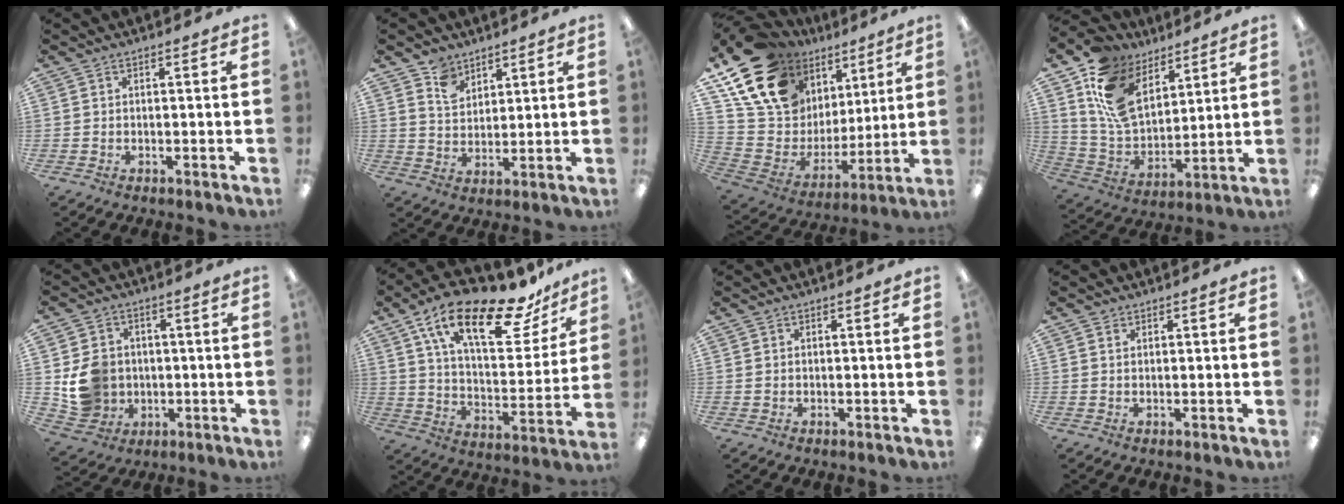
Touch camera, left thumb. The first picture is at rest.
{"total": 6.4, "force": [4.8, 4.0, 1.5], "torque": [-0.032, -0.015, 0.089]}
{"total": 19.6, "force": [12.9, 12.1, 8.3], "torque": [-0.183, -0.075, 0.248]}
{"total": 17.4, "force": [8.8, 11.5, 9.7], "torque": [-0.203, -0.029, 0.173]}
{"total": 9.6, "force": [0.1, 9.1, 3.2], "torque": [-0.059, 0.007, 0.015]}
{"total": 23.1, "force": [15.2, 8.7, 15.0], "torque": [-0.246, -0.081, 0.255]}
{"total": 0.6, "force": [0.2, 0.5, 0.0], "torque": [0.000, 0.003, 0.004]}
{"total": 0.9, "force": [0.7, 0.5, 0.2], "torque": [-0.006, 0.000, 0.014]}